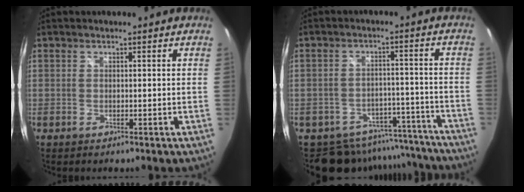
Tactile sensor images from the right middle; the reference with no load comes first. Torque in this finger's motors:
{"motor_torque": [0.67, -1.28, 0.08, -0.01]}